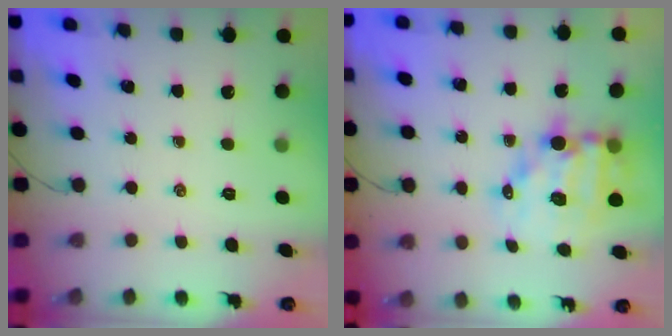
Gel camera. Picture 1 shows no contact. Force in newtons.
{"total": 12.0, "press": 11.5, "slide": 3.1}